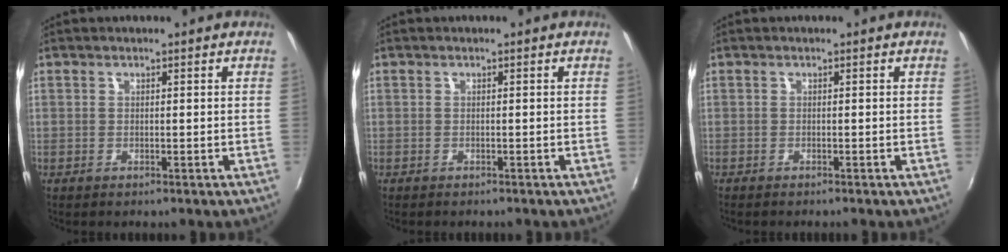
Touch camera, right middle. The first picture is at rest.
{"total": 0.0}
{"total": 0.6, "force": [-0.6, 0.0, 0.2], "torque": [-0.003, -0.002, -0.011]}